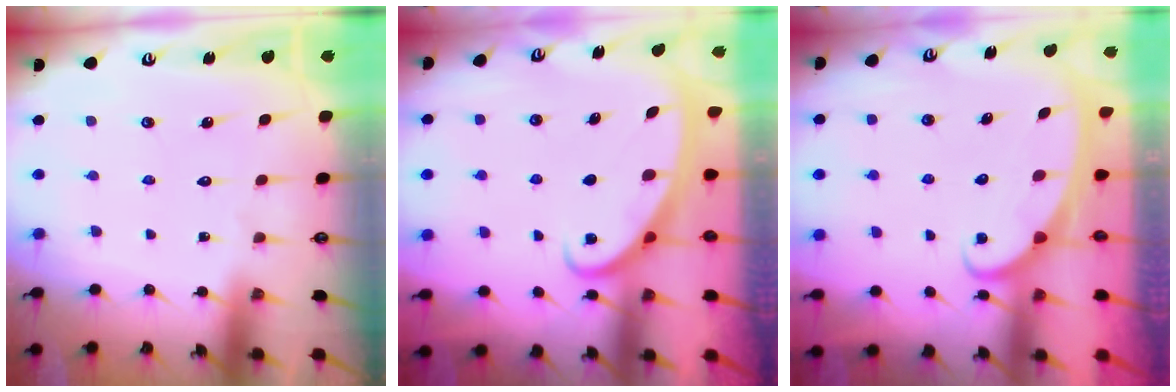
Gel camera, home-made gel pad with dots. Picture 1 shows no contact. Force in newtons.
{"total": 2.4, "press": 2.4, "slide": 0.4}
{"total": 2.4, "press": 2.4, "slide": 0.4}